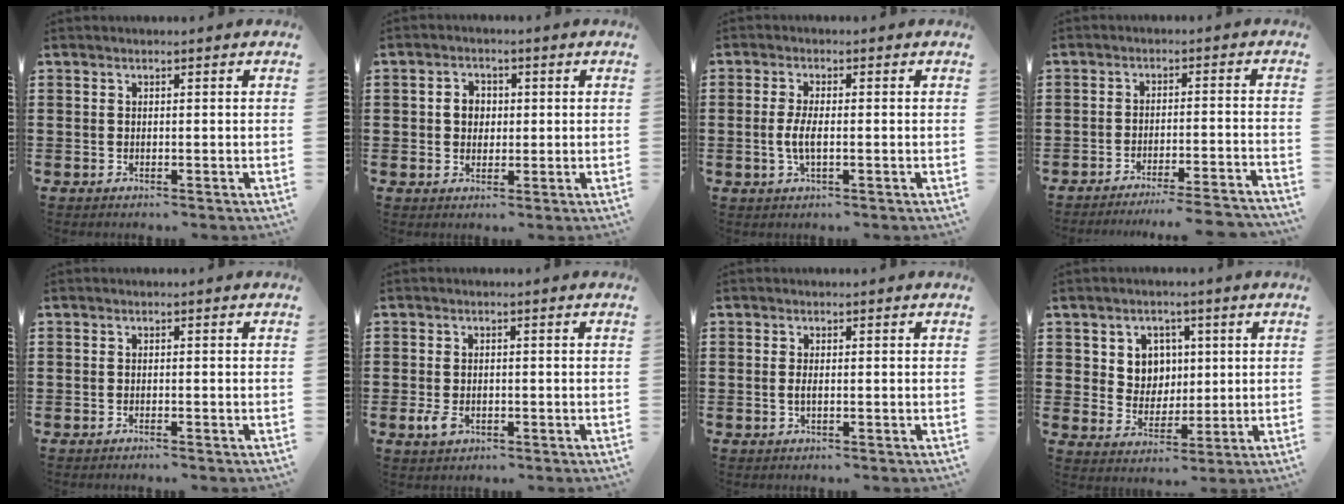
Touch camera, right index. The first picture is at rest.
{"total": 3.1, "force": [0.2, 2.7, 1.5], "torque": [-0.037, 0.012, 0.000]}
{"total": 3.6, "force": [-0.6, 1.1, 3.4], "torque": [-0.081, -0.005, -0.018]}
{"total": 4.1, "force": [-3.9, -0.7, 1.2], "torque": [-0.021, -0.011, -0.079]}
{"total": 0.7, "force": [-0.6, -0.2, 0.1], "torque": [-0.004, -0.004, -0.013]}
{"total": 2.4, "force": [-0.9, 1.5, 1.6], "torque": [-0.046, -0.005, -0.020]}
{"total": 1.1, "force": [-0.1, 0.3, 1.0], "torque": [-0.020, 0.001, -0.002]}
{"total": 5.3, "force": [1.7, 4.8, 1.3], "torque": [-0.042, 0.014, 0.029]}